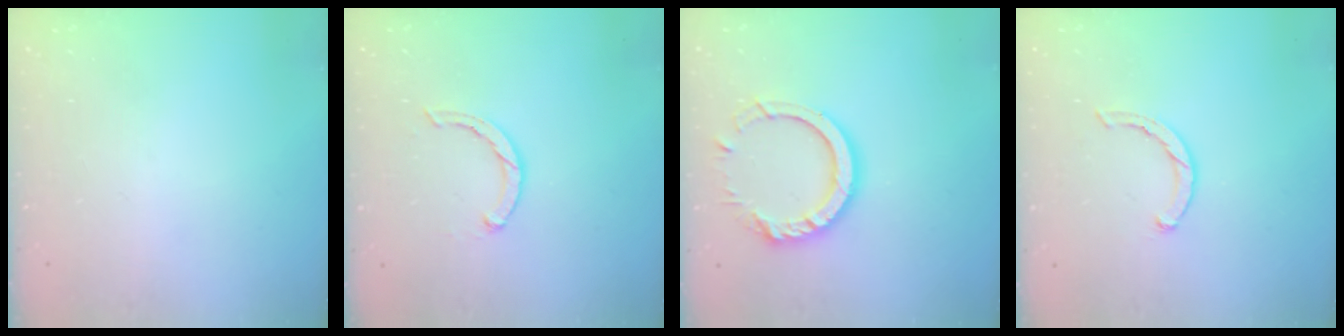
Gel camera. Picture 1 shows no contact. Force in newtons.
{"total": 2.5, "press": 2.5, "slide": 0.4}
{"total": 13.0, "press": 12.9, "slide": 1.2}
{"total": 2.3, "press": 2.3, "slide": 0.4}